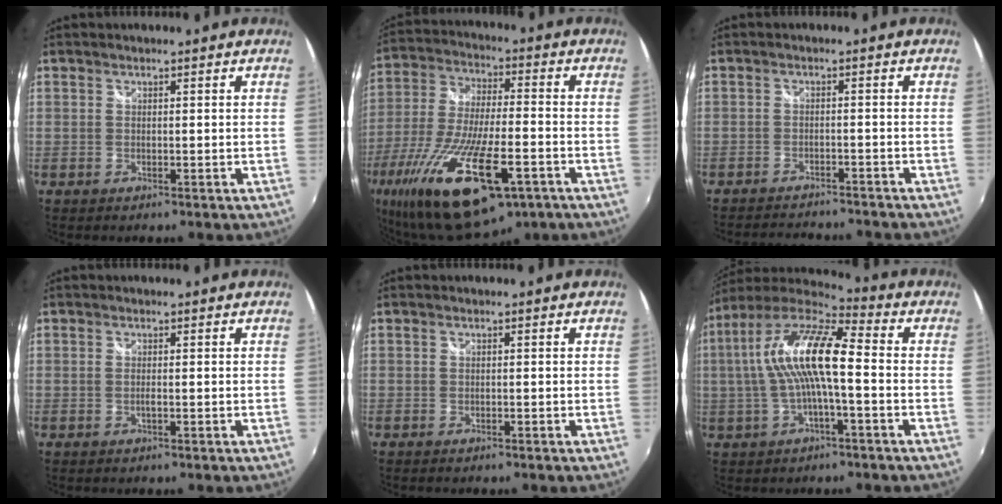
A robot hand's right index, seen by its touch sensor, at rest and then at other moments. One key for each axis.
{"total": 27.6, "fx": -14.8, "fy": 9.9, "fz": 21.1, "tx": -0.441, "ty": -0.071, "tz": -0.248}
{"total": 9.1, "fx": -8.4, "fy": 1.4, "fz": 3.2, "tx": -0.074, "ty": -0.012, "tz": -0.122}
{"total": 0.8, "fx": -0.3, "fy": -0.1, "fz": 0.8, "tx": -0.014, "ty": 0.000, "tz": -0.008}
{"total": 0.6, "fx": -0.5, "fy": 0.2, "fz": 0.2, "tx": -0.005, "ty": -0.003, "tz": -0.011}
{"total": 14.9, "fx": 0.2, "fy": 4.0, "fz": 14.4, "tx": -0.267, "ty": 0.018, "tz": -0.004}